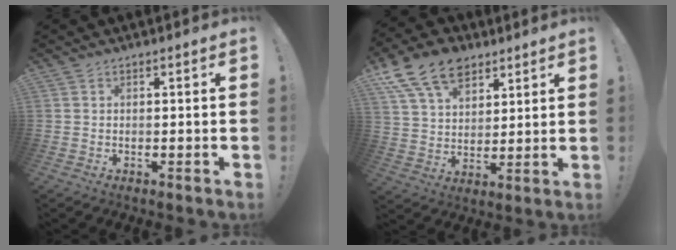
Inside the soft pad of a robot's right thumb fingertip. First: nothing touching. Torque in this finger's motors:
{"motor_torque": [0.03, 0.50, 0.70, 0.44, 0.09]}